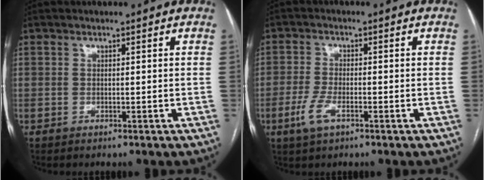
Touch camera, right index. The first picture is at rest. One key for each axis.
{"total": 4.4, "fx": -2.1, "fy": 1.5, "fz": 3.6, "tx": -0.085, "ty": -0.005, "tz": -0.039}